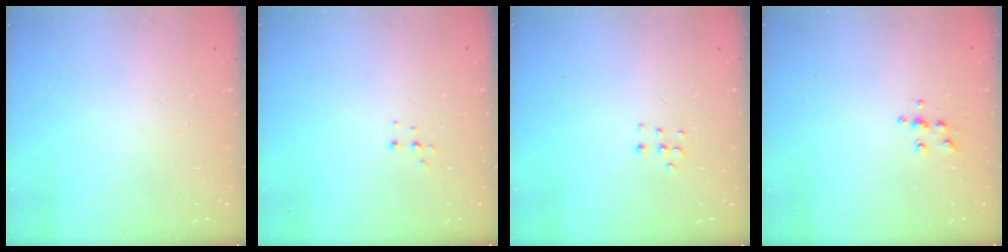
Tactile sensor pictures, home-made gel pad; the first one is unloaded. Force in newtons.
{"total": 5.0, "press": 4.9, "slide": 0.9}
{"total": 4.1, "press": 4.1, "slide": 0.5}
{"total": 5.6, "press": 5.6, "slide": 0.4}